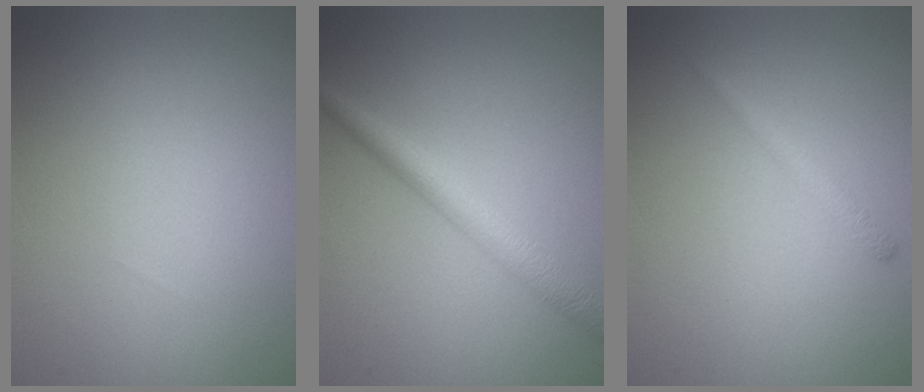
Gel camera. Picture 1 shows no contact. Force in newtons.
{"total": 3.3, "press": 3.3, "slide": 0.0}
{"total": 1.2, "press": 1.2, "slide": 0.1}